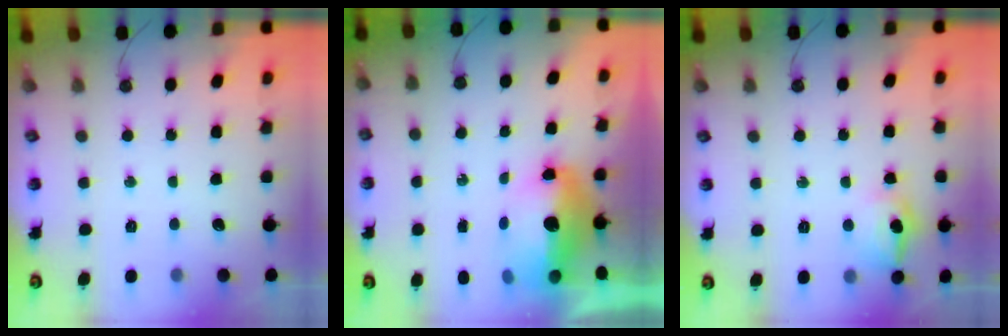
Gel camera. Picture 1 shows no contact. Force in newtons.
{"total": 13.0, "press": 12.9, "slide": 1.3}
{"total": 12.1, "press": 12.0, "slide": 1.0}